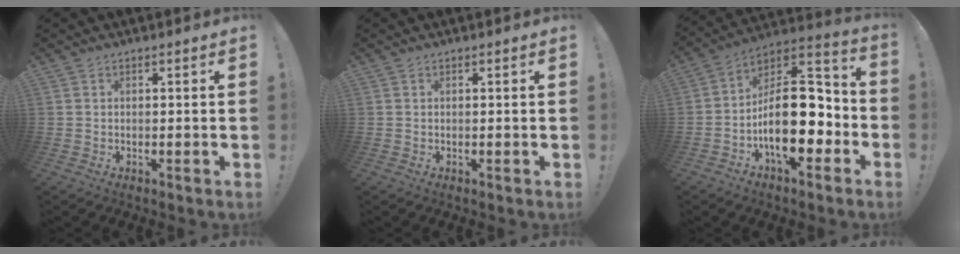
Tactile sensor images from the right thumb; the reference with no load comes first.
{"total": 0.0}
{"total": 21.9, "force": [-4.2, 11.5, 18.1], "torque": [-0.284, 0.020, -0.059]}